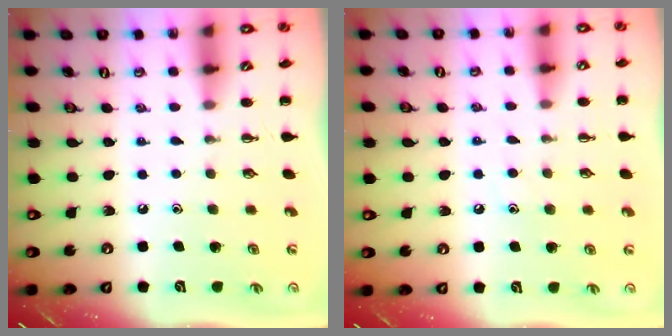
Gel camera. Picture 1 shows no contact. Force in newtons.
{"total": 6.3, "press": 6.1, "slide": 1.7}